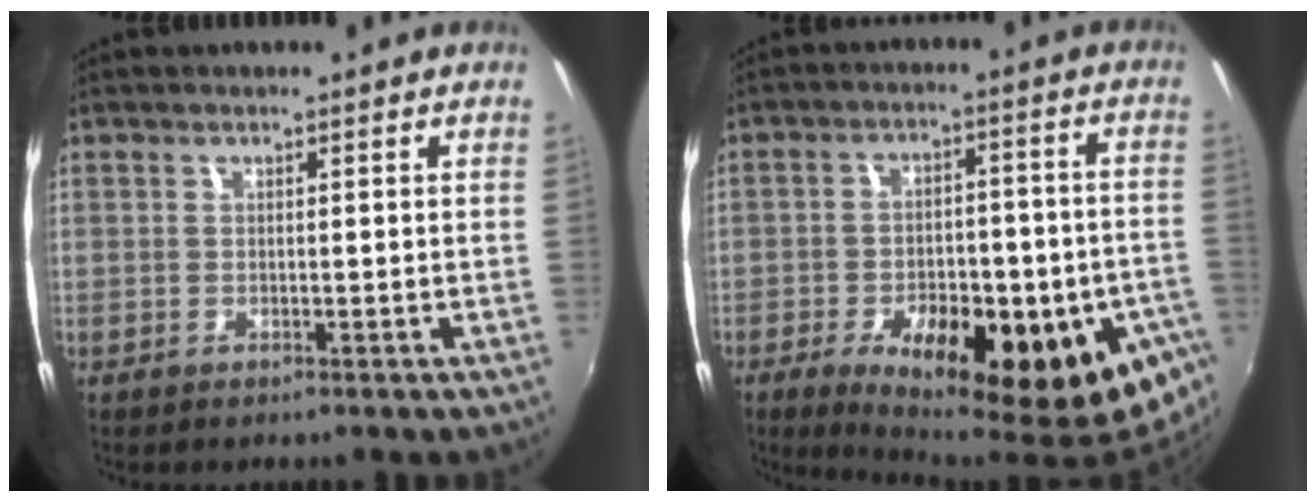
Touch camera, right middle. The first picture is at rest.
{"total": 25.0, "force": [-11.7, 10.1, 19.6], "torque": [-0.301, -0.042, -0.145]}